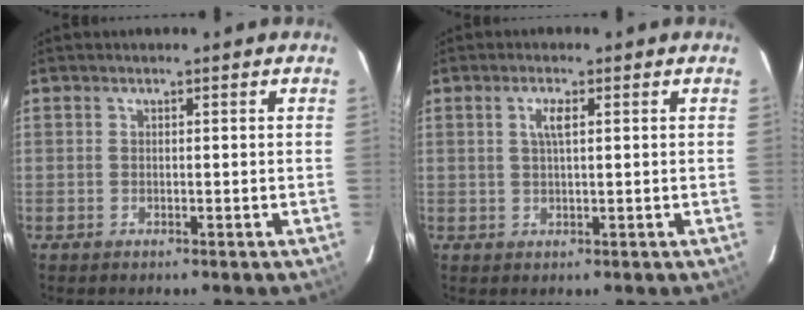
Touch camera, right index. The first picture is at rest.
{"total": 2.5, "force": [0.8, 0.5, 2.3], "torque": [-0.044, 0.004, 0.014]}